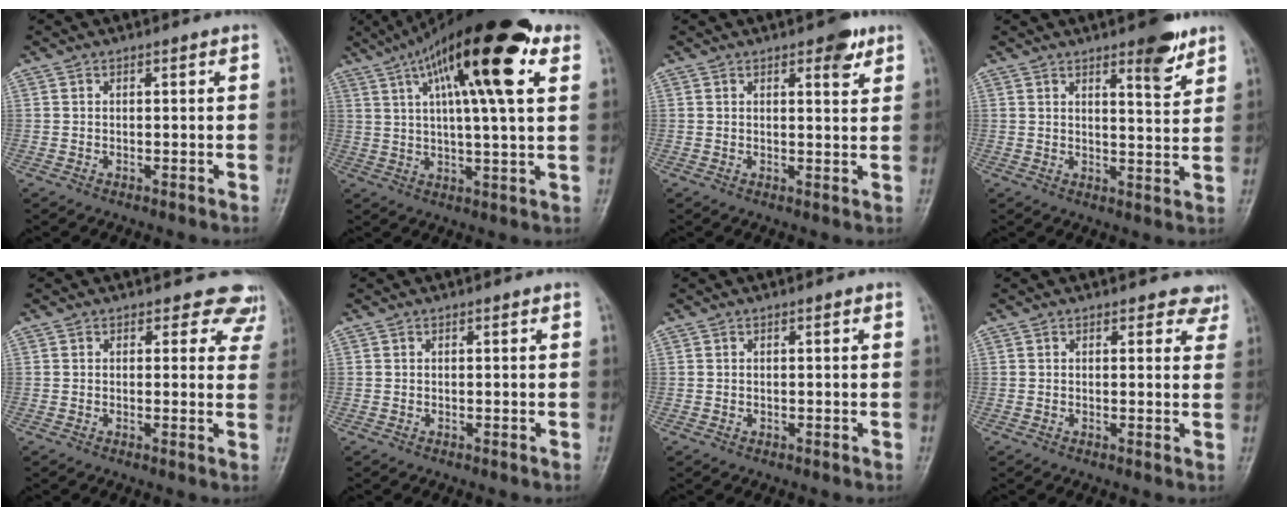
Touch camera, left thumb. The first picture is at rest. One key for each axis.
{"total": 21.9, "fx": 9.3, "fy": 5.4, "fz": 19.1, "tx": -0.306, "ty": 0.009, "tz": 0.143}
{"total": 4.1, "fx": 2.5, "fy": 1.5, "fz": 2.9, "tx": -0.026, "ty": -0.011, "tz": 0.029}
{"total": 6.6, "fx": 4.5, "fy": 1.7, "fz": 4.6, "tx": -0.051, "ty": -0.029, "tz": 0.059}
{"total": 6.1, "fx": 5.1, "fy": 3.3, "fz": 0.0, "tx": 0.052, "ty": -0.022, "tz": 0.028}
{"total": 0.0}
{"total": 0.0}
{"total": 3.6, "fx": 3.1, "fy": 1.8, "fz": 0.1, "tx": 0.036, "ty": -0.019, "tz": 0.015}